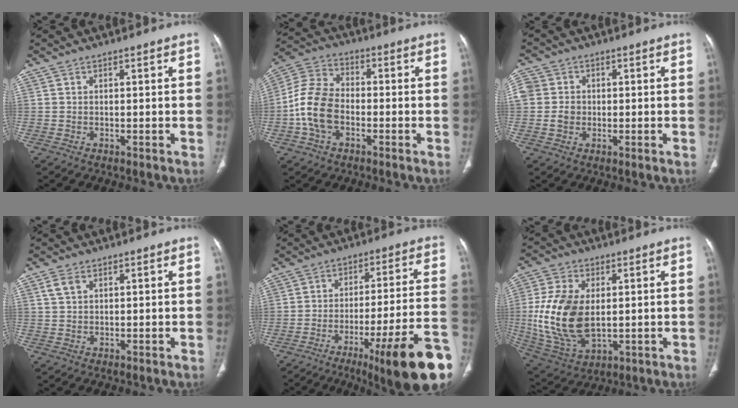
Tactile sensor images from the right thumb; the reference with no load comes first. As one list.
[{"total": 11.2, "force": [-2.8, 7.5, 7.9], "torque": [-0.153, 0.032, -0.061]}, {"total": 7.3, "force": [0.0, 6.5, 3.3], "torque": [-0.077, 0.015, 0.002]}, {"total": 2.4, "force": [1.2, 1.5, 1.5], "torque": [-0.033, 0.005, 0.029]}, {"total": 21.6, "force": [-11.3, 2.5, 18.2], "torque": [-0.197, 0.051, -0.162]}, {"total": 16.8, "force": [0.6, 10.2, 13.4], "torque": [-0.267, -0.008, 0.028]}]